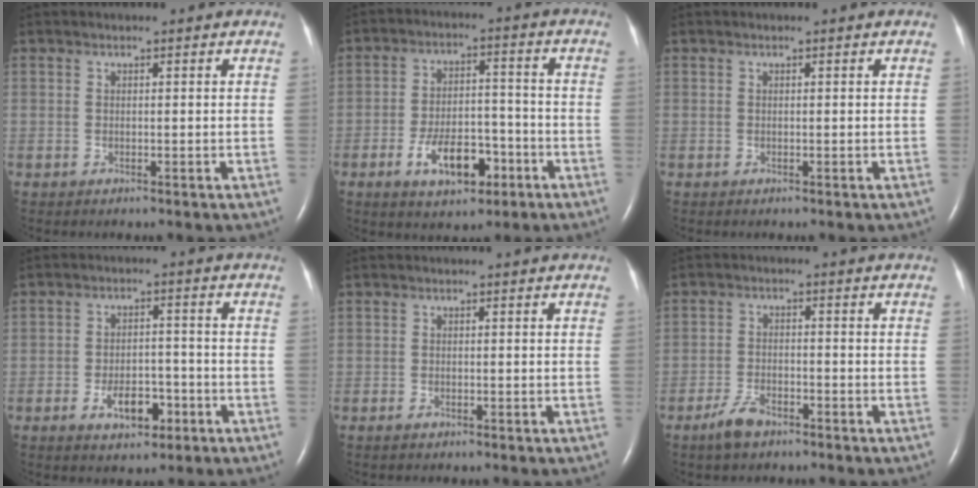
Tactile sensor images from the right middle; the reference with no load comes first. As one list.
[{"total": 9.0, "force": [-4.3, 4.2, 6.6], "torque": [-0.124, 0.008, -0.067]}, {"total": 0.0}, {"total": 5.8, "force": [-2.8, 3.0, 4.1], "torque": [-0.072, 0.003, -0.041]}, {"total": 0.8, "force": [-0.6, 0.4, 0.4], "torque": [-0.012, -0.001, -0.009]}, {"total": 4.1, "force": [-3.1, 1.5, 2.3], "torque": [-0.056, -0.002, -0.054]}]